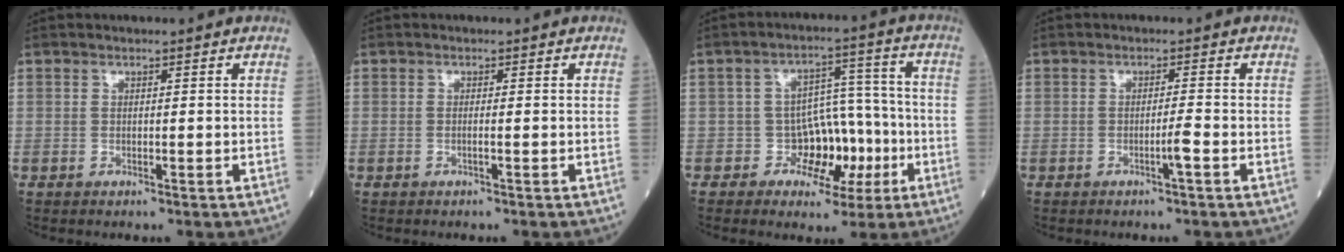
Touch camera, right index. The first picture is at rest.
{"total": 0.6, "force": [-0.2, -0.2, 0.5], "torque": [-0.010, 0.002, -0.001]}
{"total": 7.1, "force": [-2.3, 5.6, 3.8], "torque": [-0.032, 0.028, -0.026]}
{"total": 1.6, "force": [-0.8, -0.4, 1.4], "torque": [-0.024, 0.000, -0.013]}